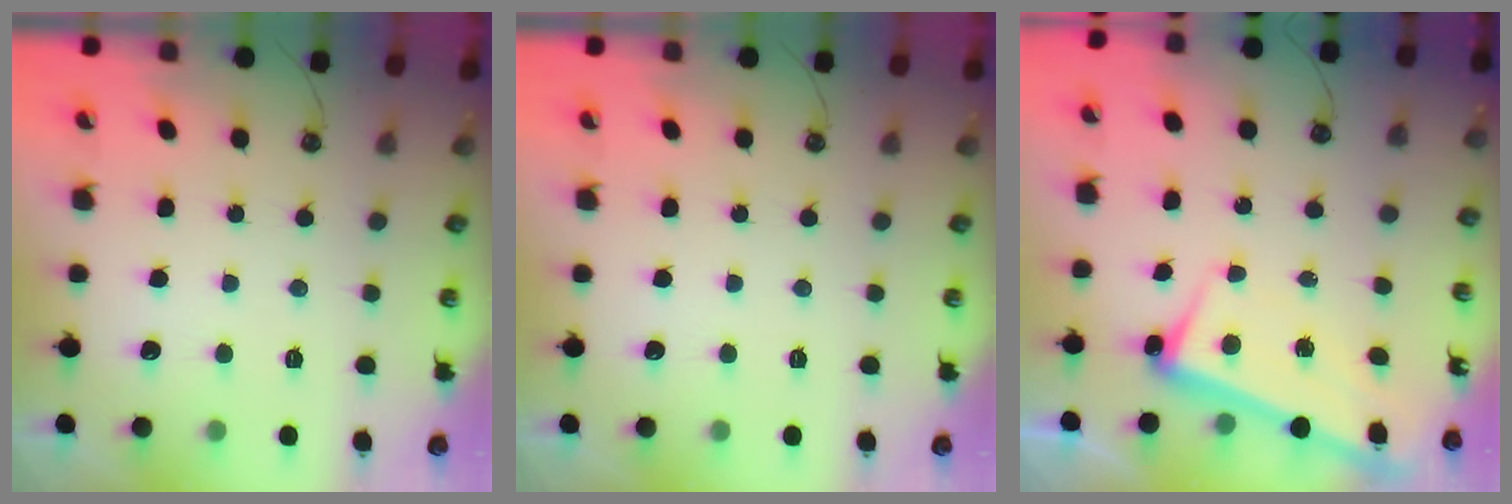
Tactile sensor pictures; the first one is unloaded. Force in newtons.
{"total": 0.0}
{"total": 2.3, "press": 2.2, "slide": 0.7}